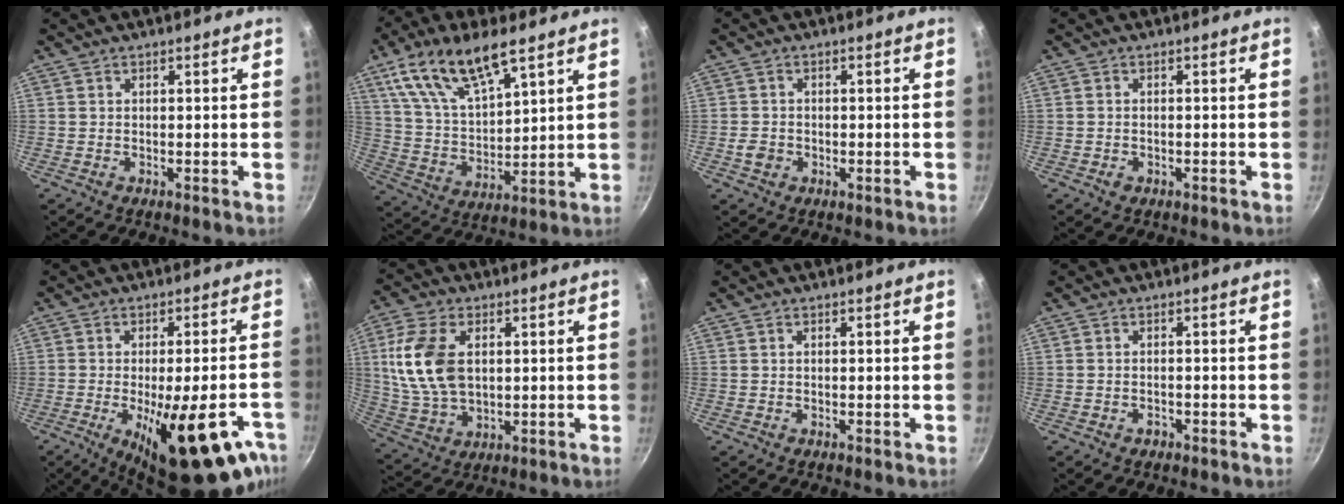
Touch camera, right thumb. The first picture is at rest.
{"total": 16.5, "force": [9.5, 6.4, 11.9], "torque": [-0.206, -0.029, 0.187]}
{"total": 3.0, "force": [-0.9, 2.5, 1.3], "torque": [-0.019, 0.011, -0.017]}
{"total": 1.3, "force": [-0.7, 0.9, 0.6], "torque": [-0.011, 0.002, -0.009]}
{"total": 21.2, "force": [-9.3, 6.8, 17.7], "torque": [-0.207, 0.011, -0.123]}
{"total": 14.1, "force": [2.5, 8.9, 10.6], "torque": [-0.197, -0.006, 0.055]}
{"total": 0.0}
{"total": 1.4, "force": [-0.9, 0.9, 0.5], "torque": [-0.007, 0.009, -0.012]}